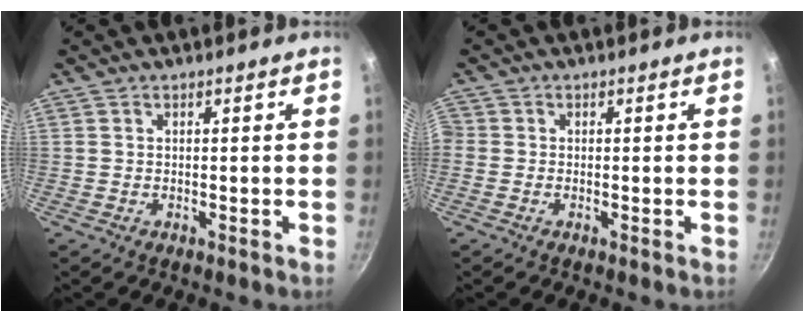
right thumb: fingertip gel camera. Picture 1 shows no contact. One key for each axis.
{"total": 1.2, "fx": -0.4, "fy": 1.0, "fz": 0.3, "tx": -0.006, "ty": 0.001, "tz": -0.012}